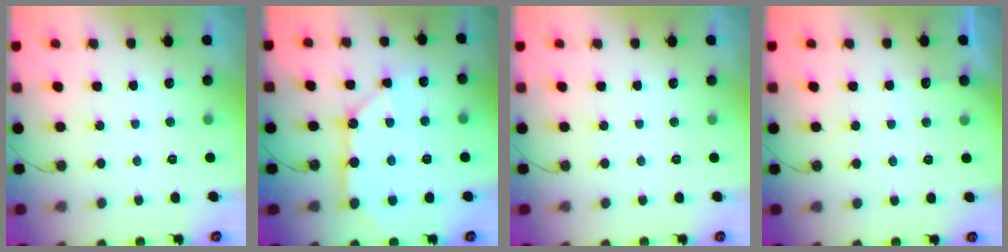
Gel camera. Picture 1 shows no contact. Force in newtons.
{"total": 13.1, "press": 13.0, "slide": 1.7}
{"total": 0.0}
{"total": 2.8, "press": 2.8, "slide": 0.4}